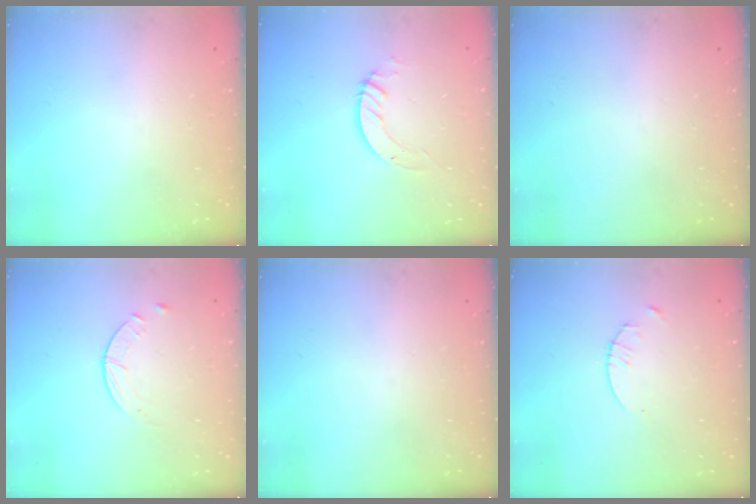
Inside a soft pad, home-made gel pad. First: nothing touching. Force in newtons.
{"total": 3.6, "press": 3.6, "slide": 0.1}
{"total": 0.0}
{"total": 2.6, "press": 2.5, "slide": 0.3}
{"total": 0.0}
{"total": 1.3, "press": 1.3, "slide": 0.2}